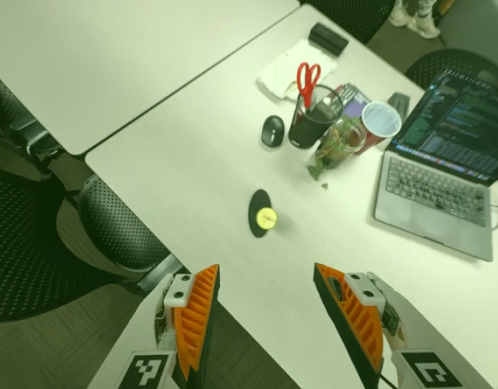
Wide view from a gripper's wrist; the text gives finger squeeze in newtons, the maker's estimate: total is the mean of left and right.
{"total": 0.0}